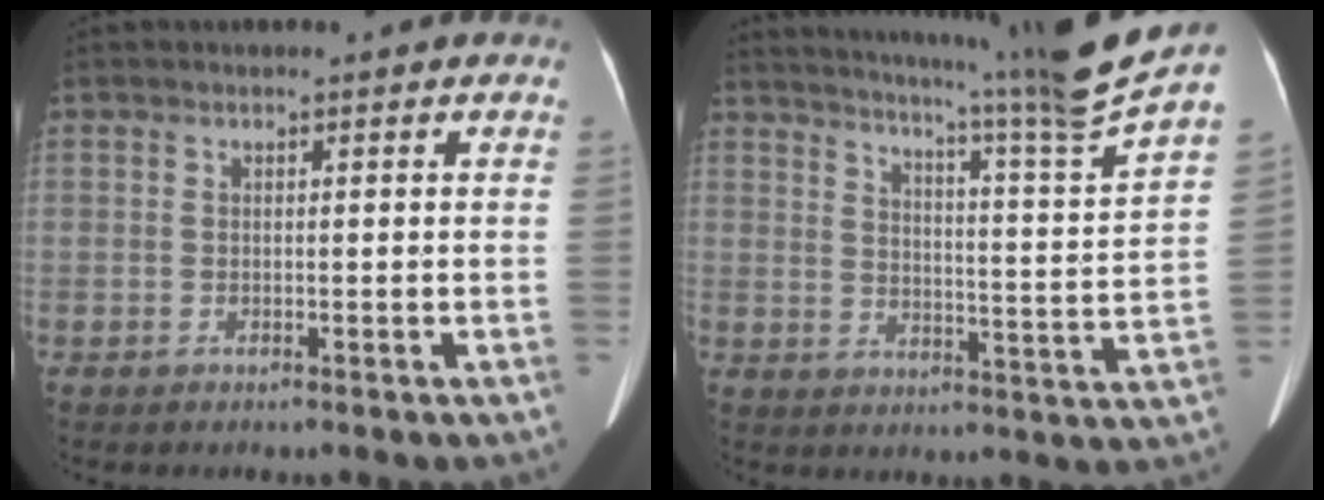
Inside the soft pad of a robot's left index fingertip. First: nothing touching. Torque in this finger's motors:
{"motor_torque": [-0.48, -1.66, 0.02, 0.03]}